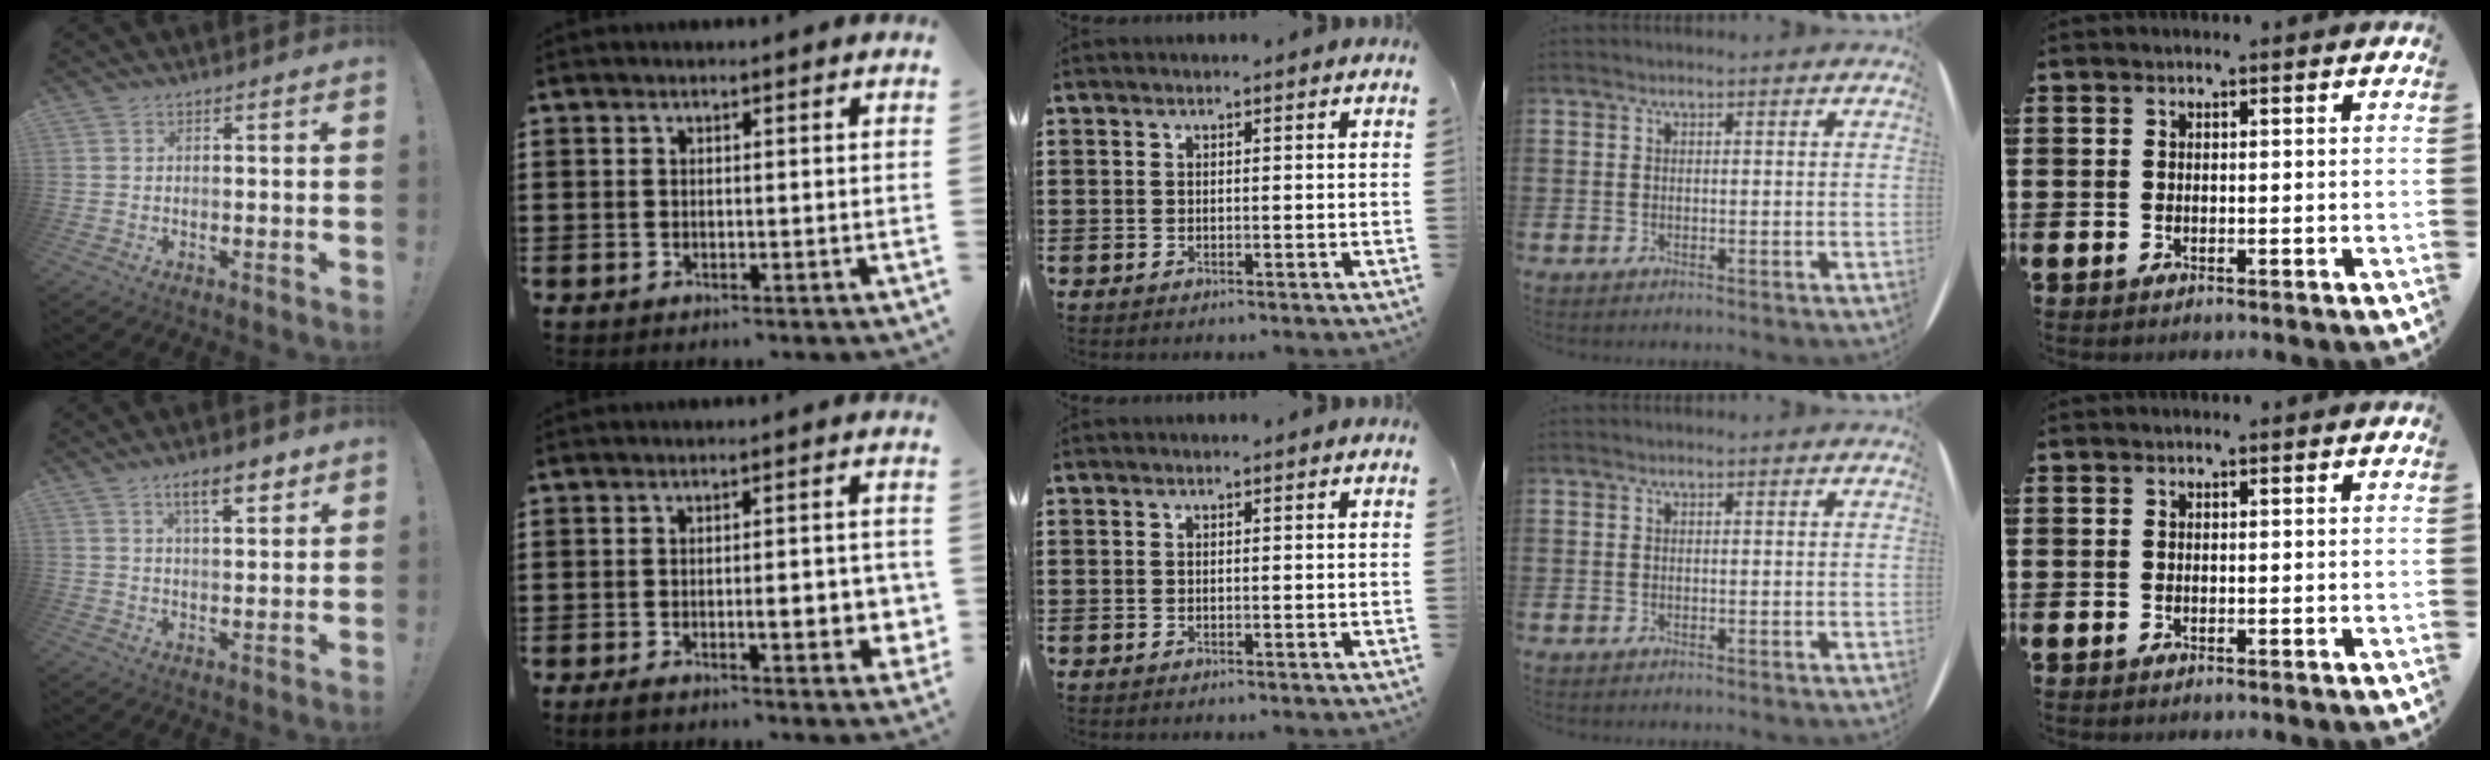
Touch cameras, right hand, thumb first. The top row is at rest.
{"thumb": {"total": 8.3, "force": [4.8, 2.7, 6.2], "torque": [-0.085, -0.018, 0.078]}, "index": {"total": 6.6, "force": [-1.2, 2.1, 6.2], "torque": [-0.076, -0.010, -0.021]}}